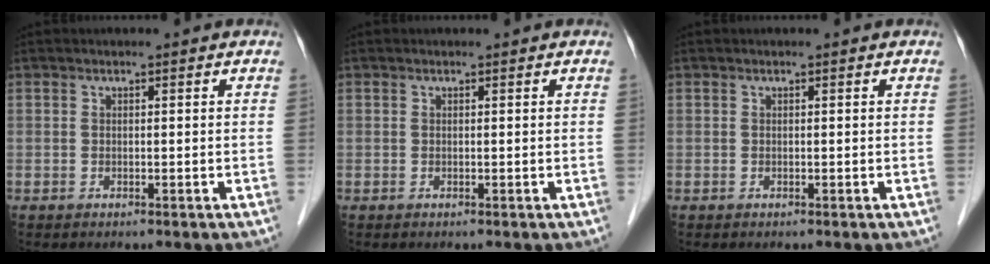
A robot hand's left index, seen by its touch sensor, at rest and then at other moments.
{"total": 0.0}
{"total": 0.0}